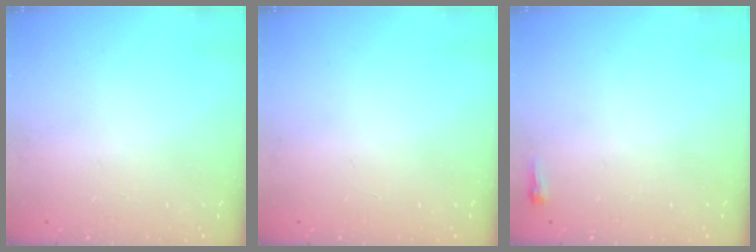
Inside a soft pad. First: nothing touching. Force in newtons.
{"total": 0.0}
{"total": 2.4, "press": 2.4, "slide": 0.6}